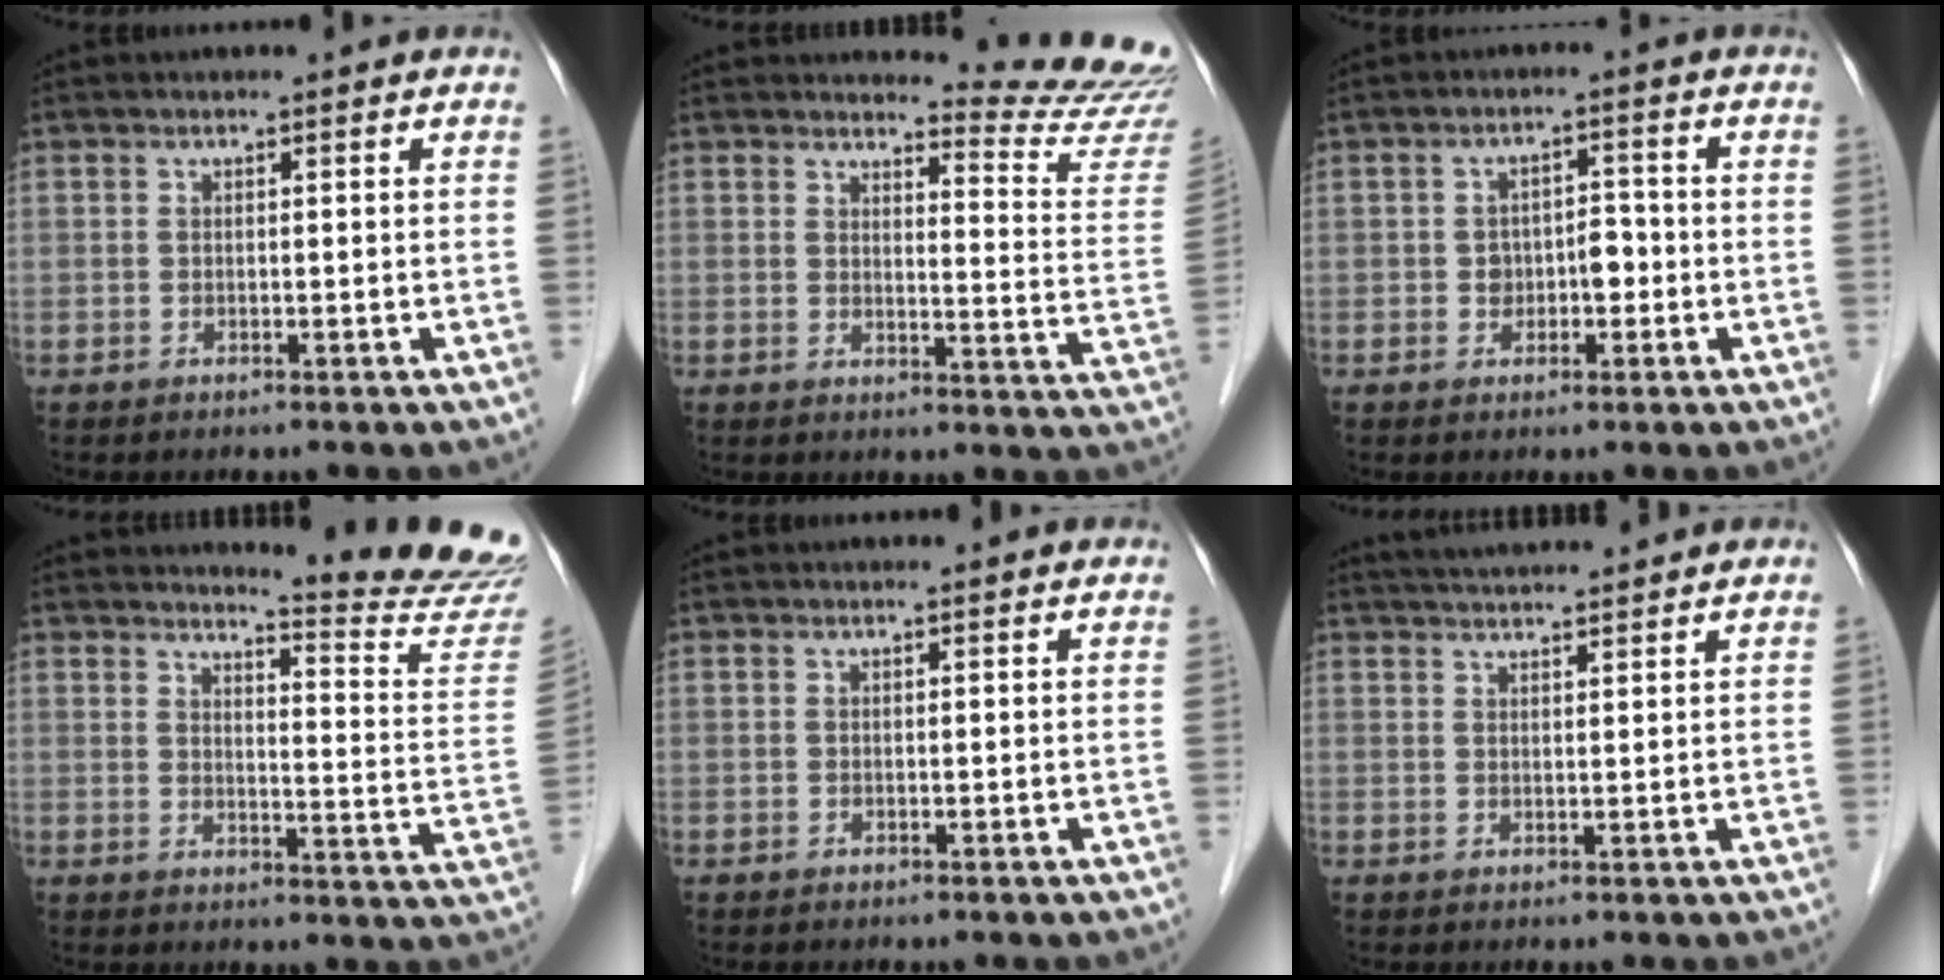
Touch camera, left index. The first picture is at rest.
{"total": 12.7, "force": [12.7, -0.7, 1.0], "torque": [-0.002, -0.125, 0.125]}
{"total": 3.7, "force": [-0.9, 2.4, 2.6], "torque": [-0.041, 0.016, -0.011]}
{"total": 15.3, "force": [15.0, -1.4, 3.1], "torque": [-0.038, -0.132, 0.162]}
{"total": 1.6, "force": [1.6, 0.3, 0.2], "torque": [-0.013, 0.006, 0.014]}
{"total": 7.6, "force": [7.1, 0.3, 2.7], "torque": [-0.046, 0.033, 0.104]}